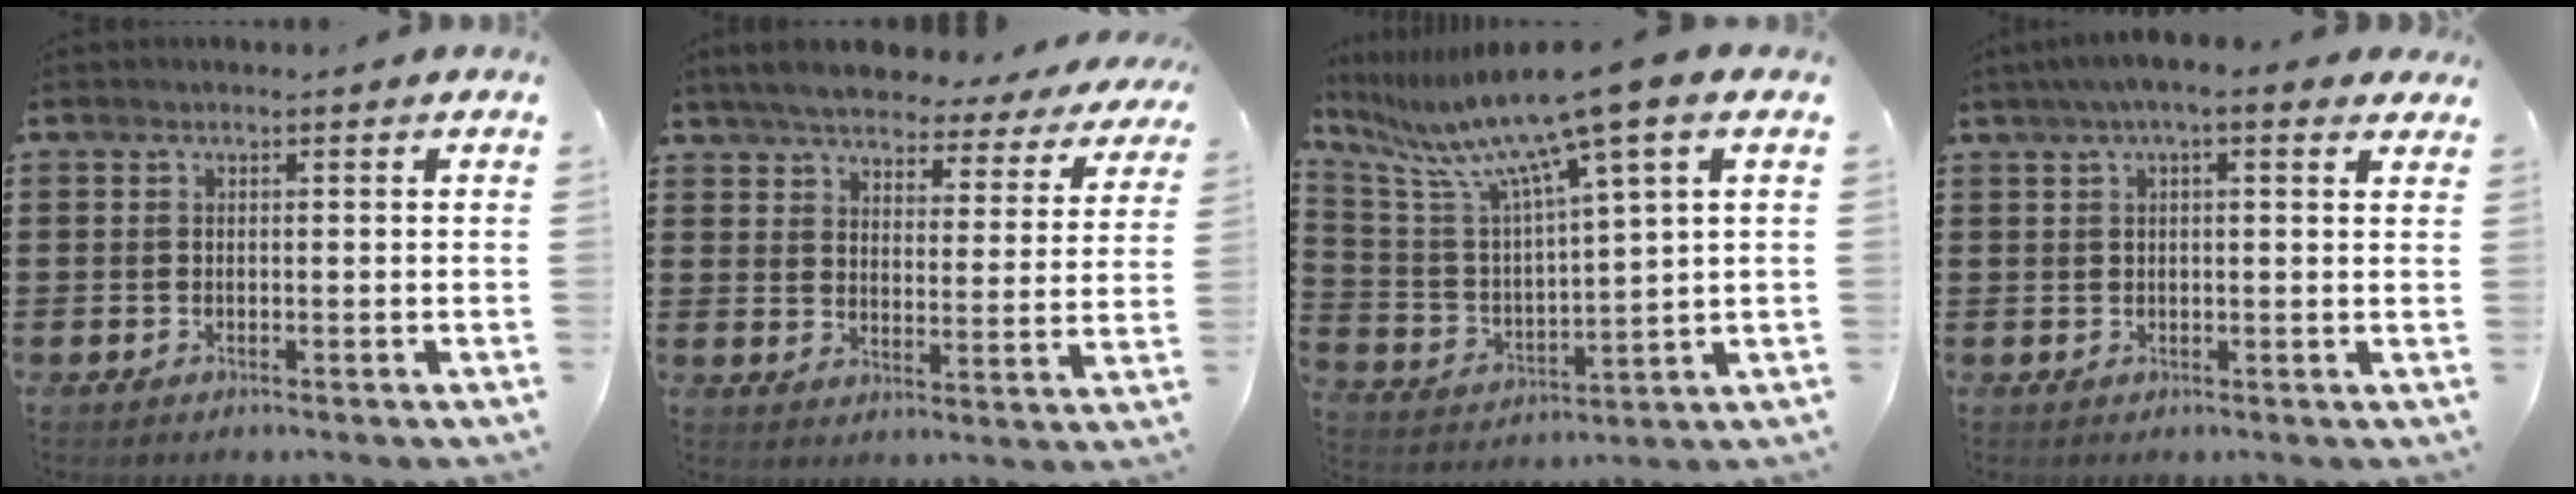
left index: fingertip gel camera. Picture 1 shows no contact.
{"total": 5.4, "force": [5.1, 0.8, 1.3], "torque": [-0.054, -0.031, 0.087]}
{"total": 11.2, "force": [8.3, -0.4, 7.4], "torque": [-0.178, -0.051, 0.130]}
{"total": 4.1, "force": [2.6, 0.6, 3.1], "torque": [-0.067, 0.005, 0.045]}